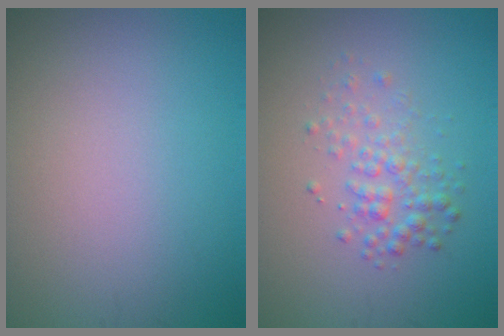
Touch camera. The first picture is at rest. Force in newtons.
{"total": 2.3, "press": 2.3, "slide": 0.1}